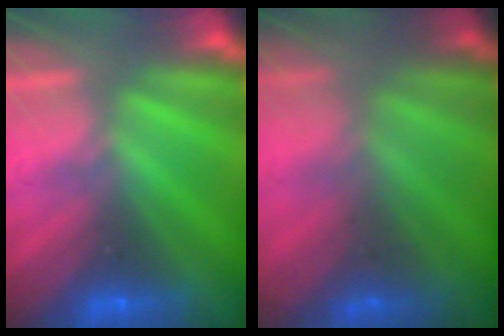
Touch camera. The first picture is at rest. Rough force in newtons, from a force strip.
{"total": 11.8}